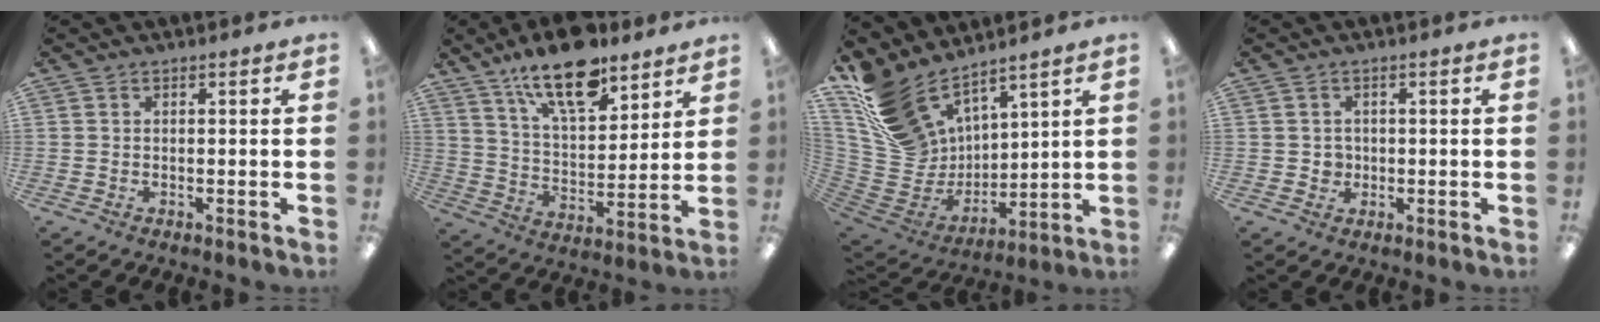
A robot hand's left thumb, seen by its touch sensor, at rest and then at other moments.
{"total": 16.3, "force": [12.2, 6.2, 8.9], "torque": [-0.147, -0.065, 0.209]}
{"total": 16.8, "force": [12.6, 9.6, 5.7], "torque": [-0.138, -0.080, 0.246]}
{"total": 2.2, "force": [0.3, 2.1, 0.3], "torque": [-0.002, 0.001, 0.001]}